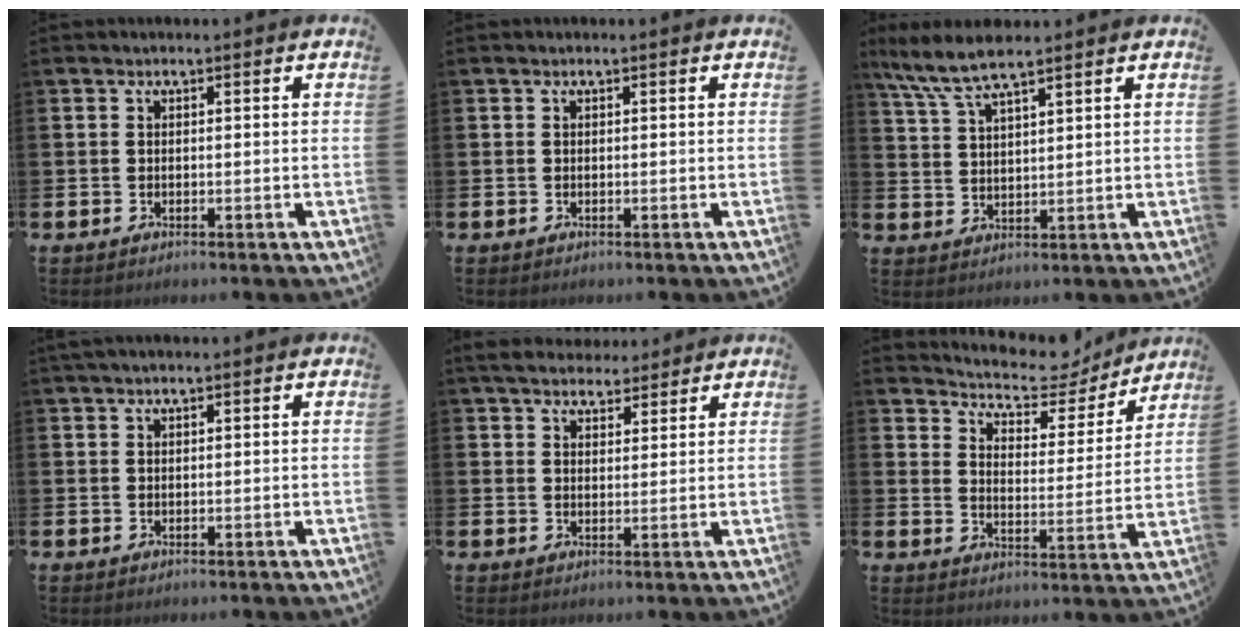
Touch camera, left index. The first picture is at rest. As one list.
[{"total": 0.0}, {"total": 6.7, "force": [5.7, 0.9, 3.3], "torque": [-0.087, -0.013, 0.104]}, {"total": 0.9, "force": [0.8, 0.0, 0.5], "torque": [-0.009, 0.001, 0.013]}, {"total": 4.8, "force": [4.5, 1.5, 0.8], "torque": [-0.030, -0.015, 0.083]}, {"total": 7.0, "force": [6.5, 2.1, 1.3], "torque": [-0.056, -0.050, 0.112]}]